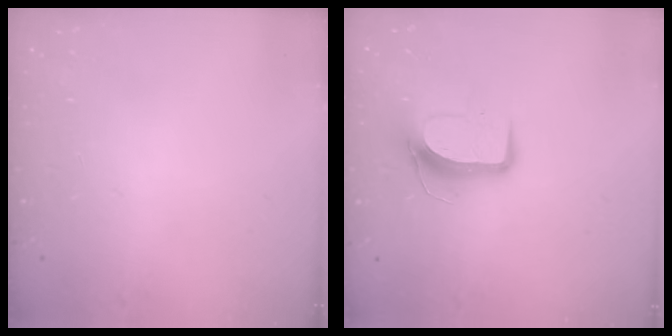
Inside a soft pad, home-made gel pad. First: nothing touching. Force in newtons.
{"total": 9.5, "press": 9.5, "slide": 0.8}